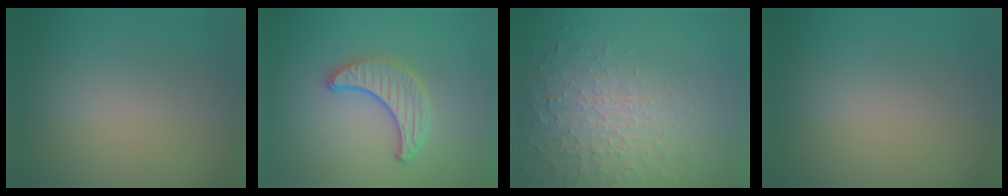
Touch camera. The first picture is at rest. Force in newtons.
{"total": 3.2, "press": 3.0, "slide": 1.1}
{"total": 4.9, "press": 3.3, "slide": 3.7}
{"total": 0.0}